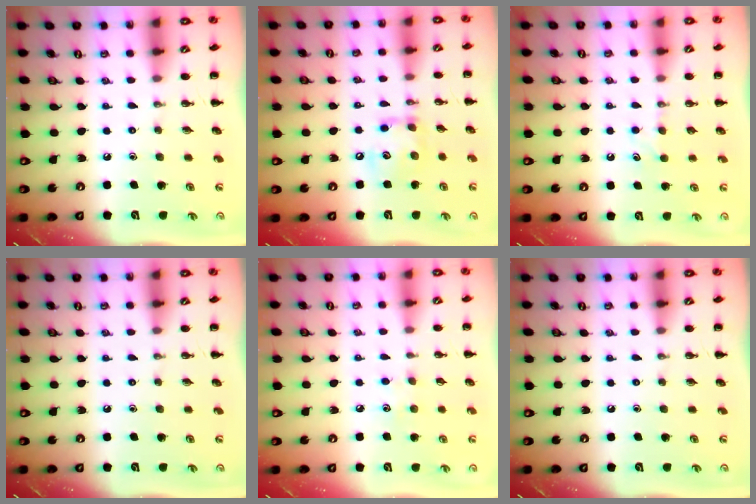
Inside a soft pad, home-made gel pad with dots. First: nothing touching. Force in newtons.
{"total": 10.1, "press": 10.1, "slide": 0.6}
{"total": 3.9, "press": 3.6, "slide": 1.3}
{"total": 0.0}
{"total": 5.2, "press": 5.1, "slide": 1.1}
{"total": 0.0}